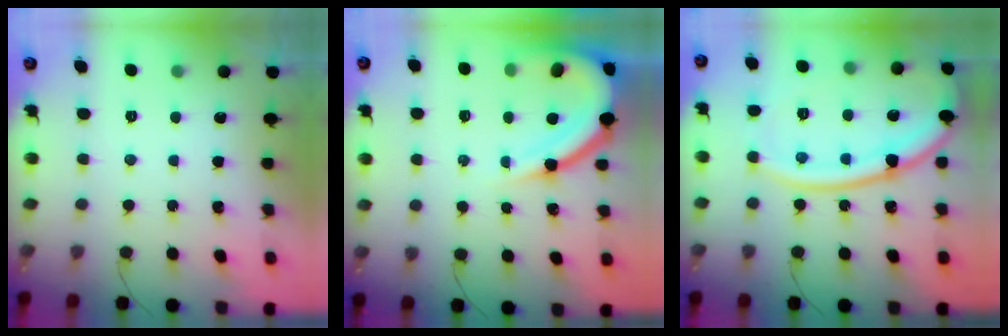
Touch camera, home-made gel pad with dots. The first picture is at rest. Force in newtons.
{"total": 13.3, "press": 13.3, "slide": 1.2}
{"total": 18.9, "press": 18.8, "slide": 1.9}